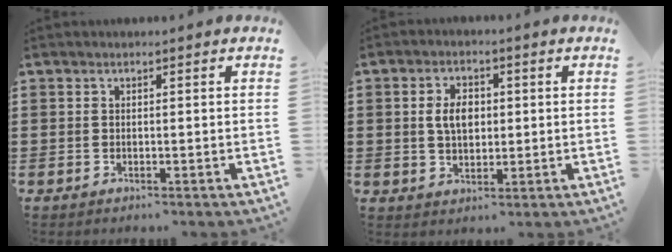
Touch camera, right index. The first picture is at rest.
{"total": 4.6, "force": [0.5, 3.0, 3.5], "torque": [-0.067, 0.009, 0.004]}